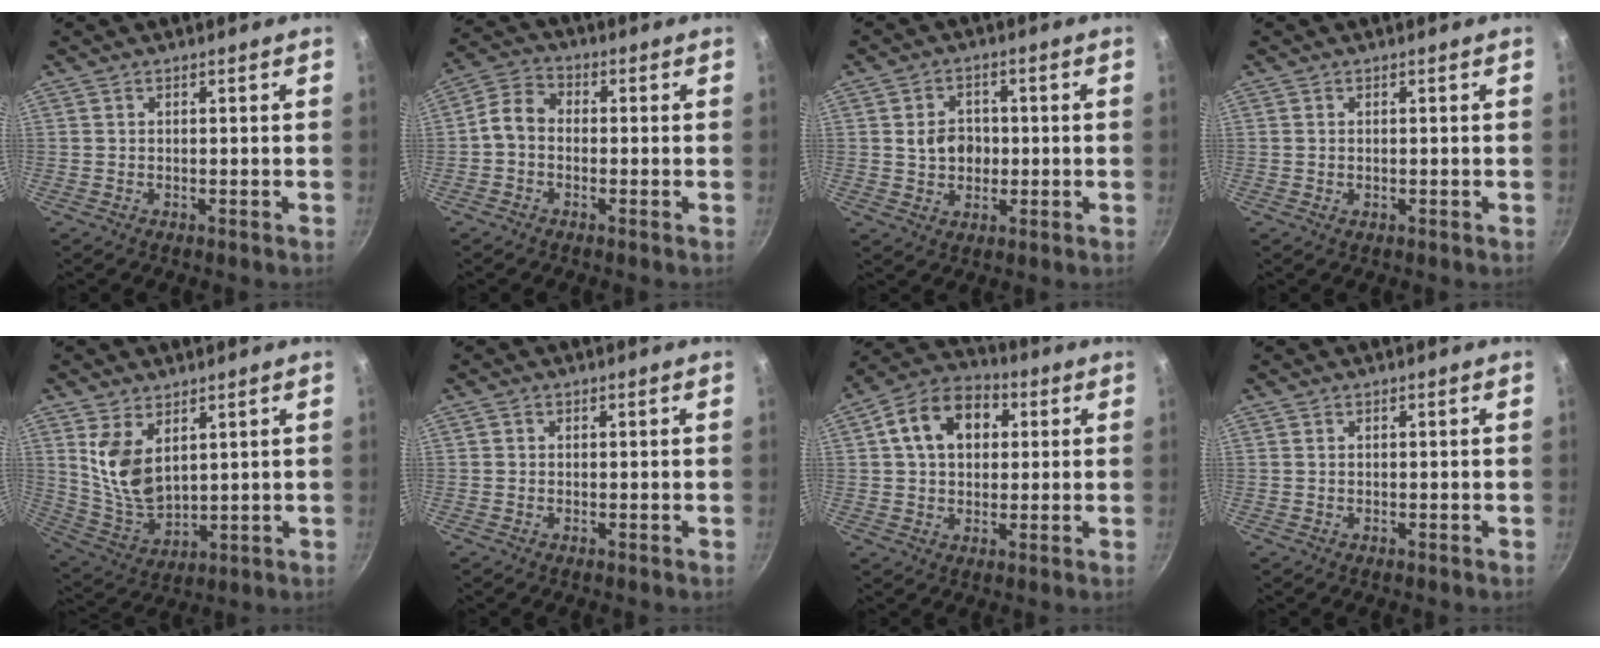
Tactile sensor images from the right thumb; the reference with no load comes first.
{"total": 5.3, "force": [-1.1, 4.1, 3.3], "torque": [-0.058, 0.025, -0.037]}
{"total": 6.2, "force": [0.1, 5.0, 3.6], "torque": [-0.038, 0.006, -0.002]}
{"total": 0.6, "force": [0.0, 0.4, 0.4], "torque": [-0.006, 0.000, -0.001]}
{"total": 10.4, "force": [4.0, 5.9, 7.6], "torque": [-0.137, -0.042, 0.091]}
{"total": 0.7, "force": [0.1, 0.7, 0.2], "torque": [0.000, 0.002, -0.001]}
{"total": 12.9, "force": [3.2, 9.2, 8.4], "torque": [-0.115, 0.018, 0.037]}
{"total": 0.0}